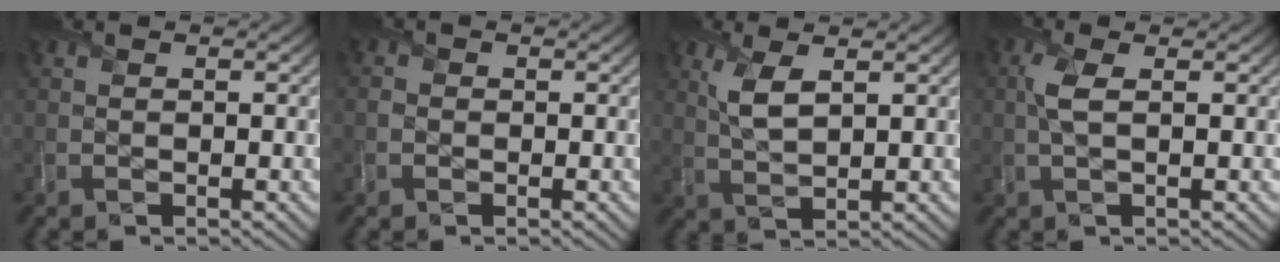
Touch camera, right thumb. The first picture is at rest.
{"total": 0.8, "force": [-0.3, 0.7, 0.1], "torque": [-0.002, 0.001, -0.010]}
{"total": 4.2, "force": [1.8, 1.7, 3.4], "torque": [-0.085, -0.001, 0.039]}
{"total": 2.8, "force": [0.5, 0.9, 2.6], "torque": [-0.066, 0.006, 0.006]}